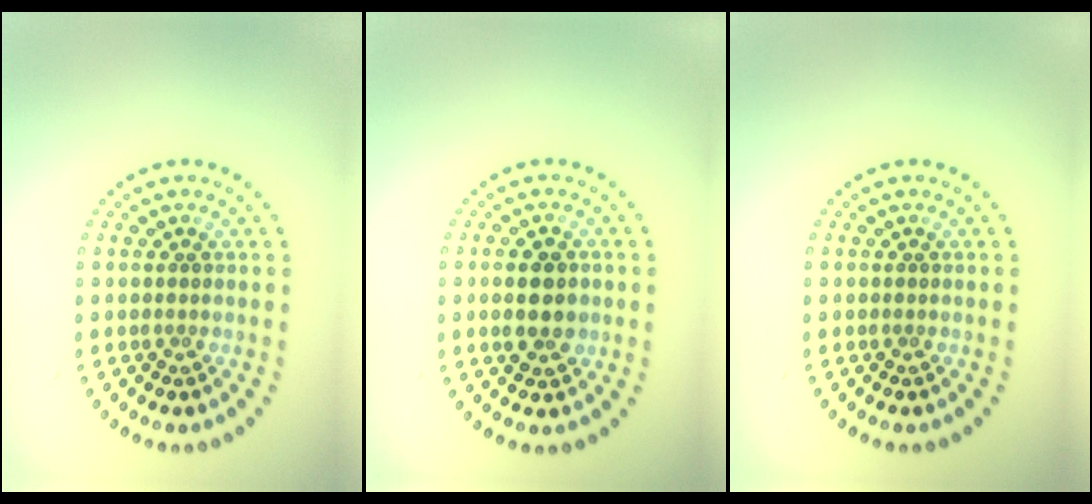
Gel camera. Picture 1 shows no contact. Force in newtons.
{"total": 3.3, "press": 3.3, "slide": 0.1}
{"total": 0.0}